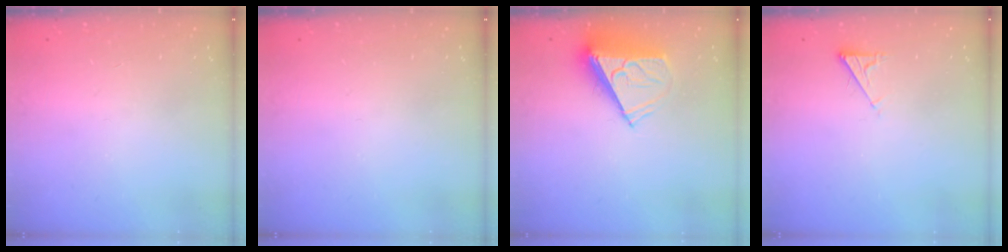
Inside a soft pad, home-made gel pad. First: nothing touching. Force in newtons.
{"total": 0.0}
{"total": 7.7, "press": 7.7, "slide": 0.5}
{"total": 3.0, "press": 3.0, "slide": 0.4}